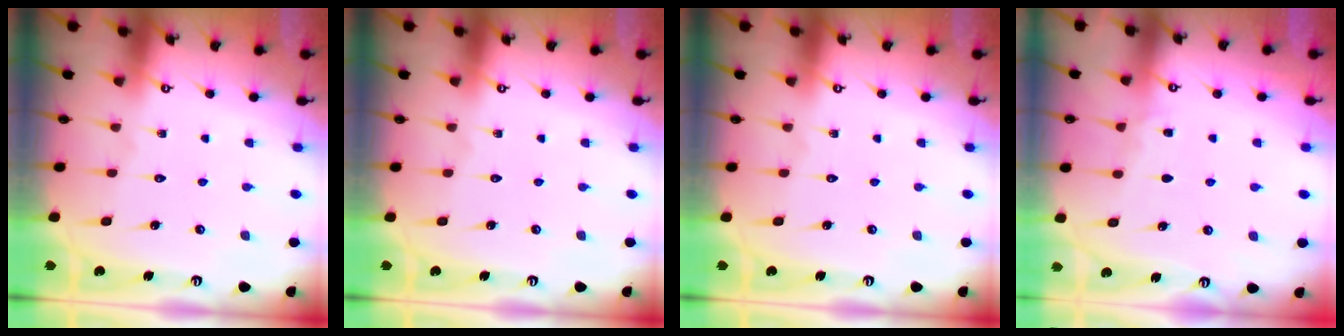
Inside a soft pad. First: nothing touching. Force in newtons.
{"total": 0.0}
{"total": 0.0}
{"total": 4.3, "press": 4.2, "slide": 0.5}